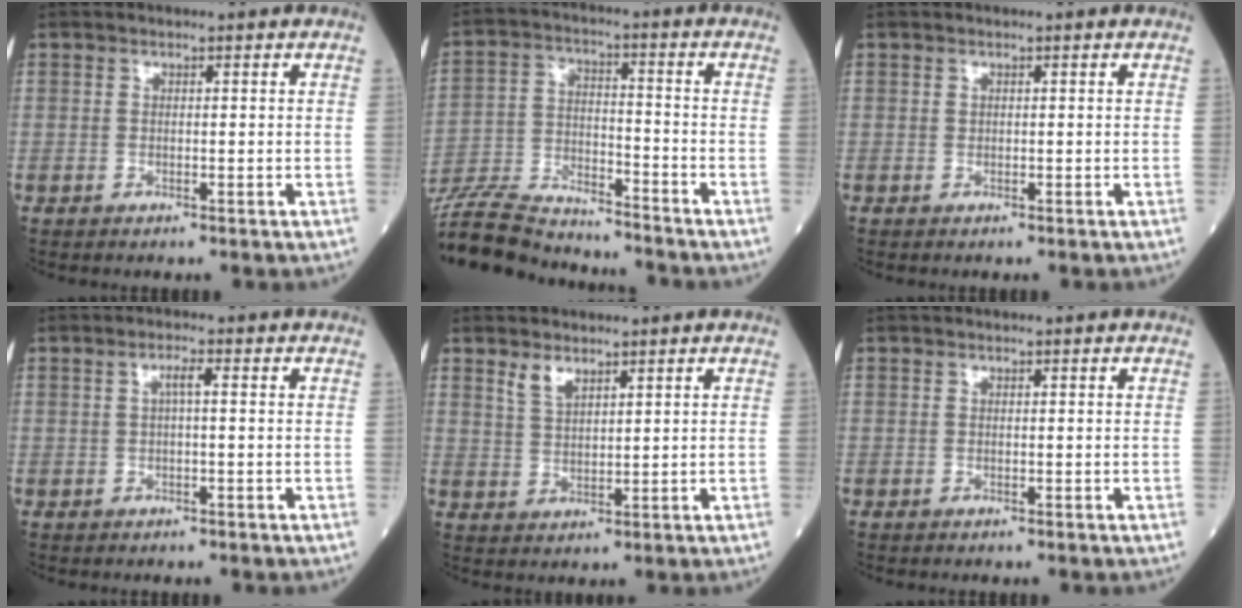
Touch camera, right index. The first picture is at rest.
{"total": 16.1, "force": [-15.4, 1.9, 4.4], "torque": [-0.090, 0.007, -0.263]}
{"total": 0.0}
{"total": 1.8, "force": [0.2, 0.1, 1.7], "torque": [-0.029, 0.005, 0.004]}
{"total": 2.8, "force": [2.1, 1.1, 1.5], "torque": [-0.035, -0.001, 0.047]}
{"total": 0.0}